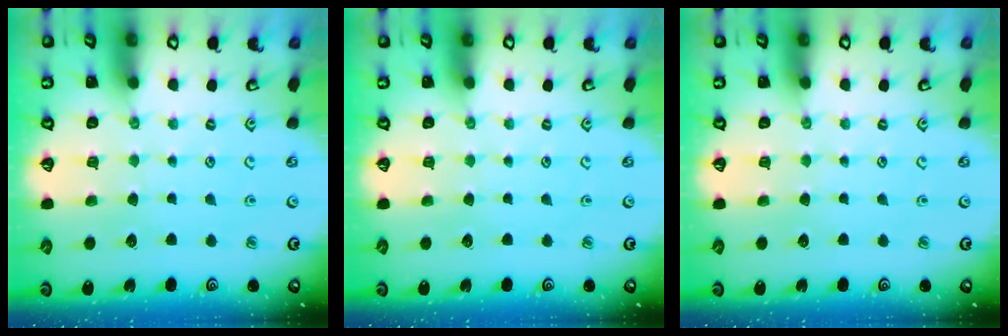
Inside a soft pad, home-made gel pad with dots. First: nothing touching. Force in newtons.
{"total": 0.0}
{"total": 0.0}